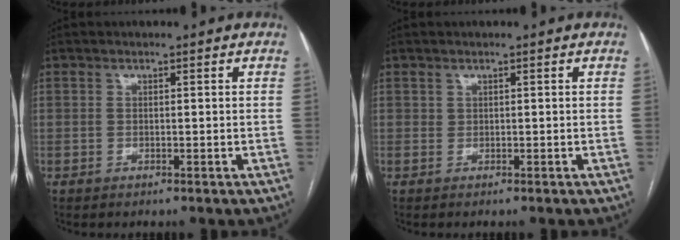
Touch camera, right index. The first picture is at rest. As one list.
[{"total": 0.0}]